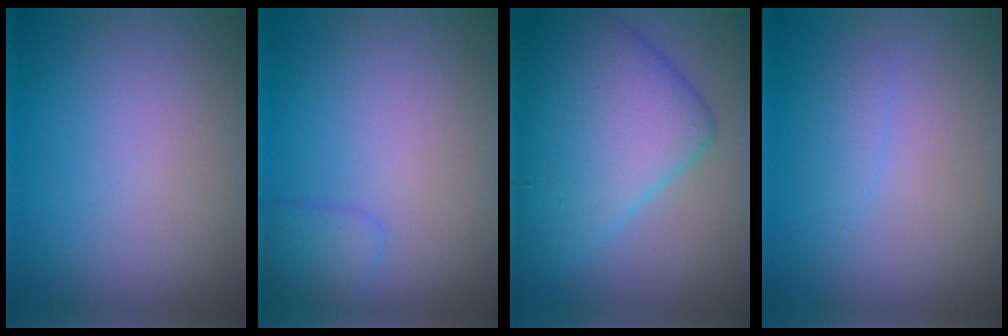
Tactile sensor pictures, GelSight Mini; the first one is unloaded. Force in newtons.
{"total": 1.6, "press": 1.6, "slide": 0.1}
{"total": 9.5, "press": 9.5, "slide": 0.2}
{"total": 1.0, "press": 1.0, "slide": 0.0}